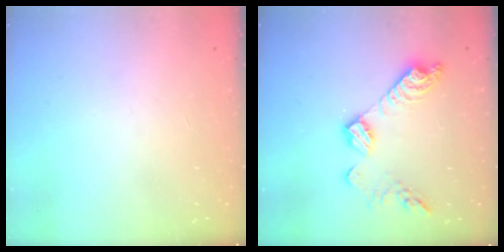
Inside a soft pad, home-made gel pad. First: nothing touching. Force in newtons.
{"total": 13.4, "press": 13.4, "slide": 0.8}